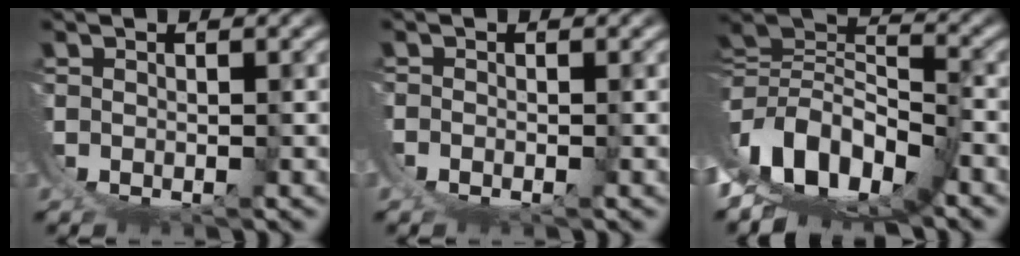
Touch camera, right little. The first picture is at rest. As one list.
[{"total": 1.1, "force": [-0.1, 0.8, 0.7], "torque": [-0.020, -0.002, -0.002]}, {"total": 13.0, "force": [1.0, 8.7, 9.6], "torque": [-0.184, -0.032, 0.025]}]